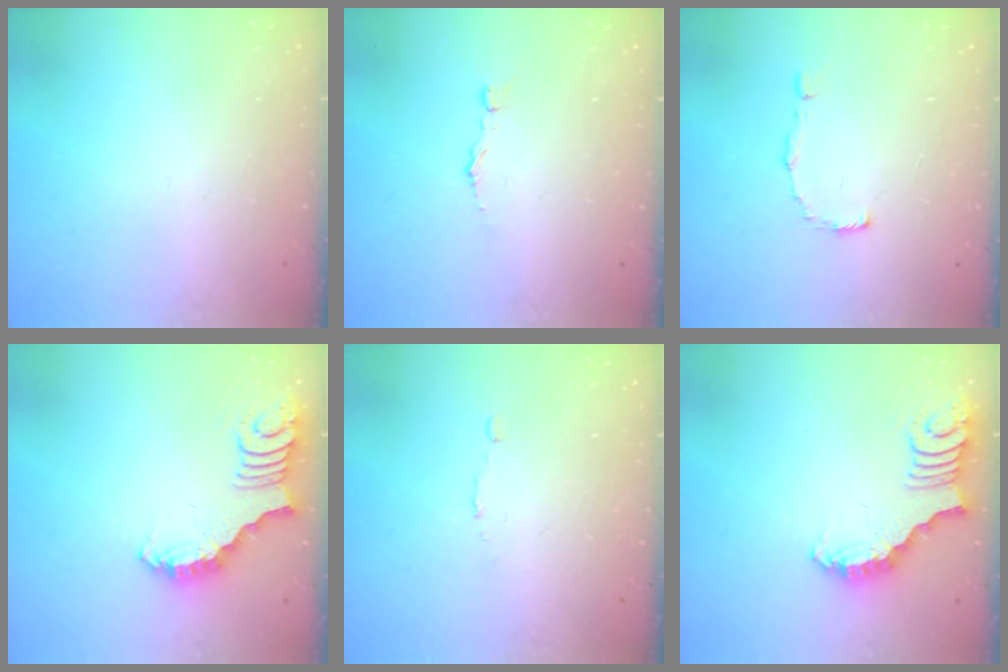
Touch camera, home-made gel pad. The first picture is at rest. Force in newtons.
{"total": 2.9, "press": 2.9, "slide": 0.1}
{"total": 4.9, "press": 4.9, "slide": 0.4}
{"total": 2.4, "press": 2.4, "slide": 0.5}
{"total": 1.9, "press": 1.9, "slide": 0.1}
{"total": 2.4, "press": 2.4, "slide": 0.5}